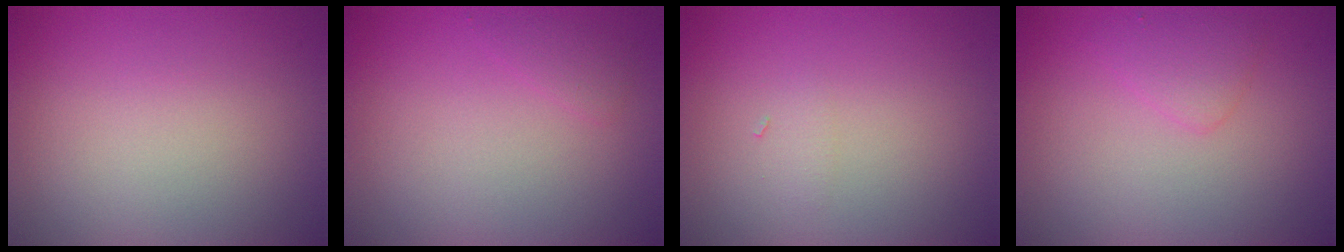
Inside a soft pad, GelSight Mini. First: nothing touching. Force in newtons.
{"total": 0.9, "press": 0.9, "slide": 0.1}
{"total": 0.6, "press": 0.6, "slide": 0.0}
{"total": 1.6, "press": 1.6, "slide": 0.1}